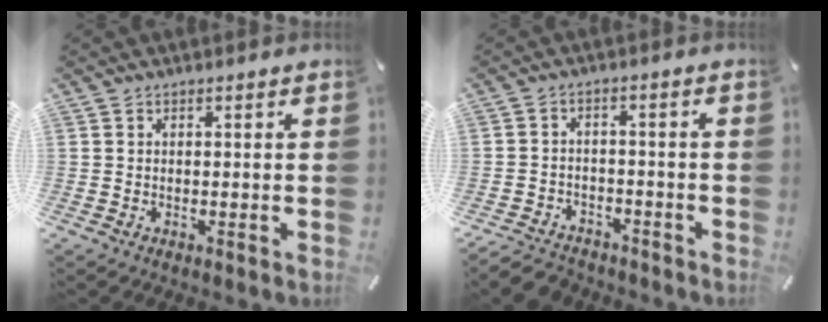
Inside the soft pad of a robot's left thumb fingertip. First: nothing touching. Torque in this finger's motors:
{"motor_torque": [-0.79, 1.05, 0.84, 0.87, 0.07]}